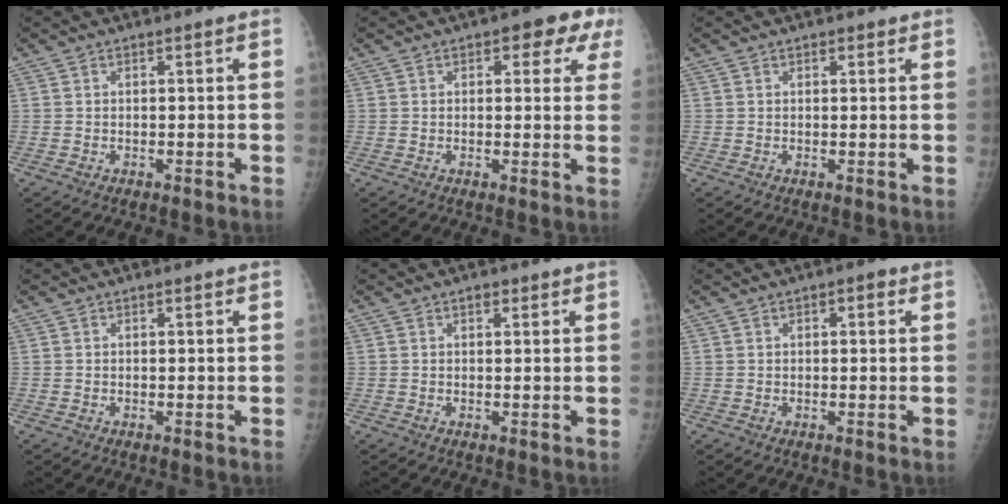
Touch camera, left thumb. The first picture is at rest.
{"total": 6.5, "force": [3.1, 3.3, 4.7], "torque": [-0.016, -0.004, 0.026]}
{"total": 1.1, "force": [0.8, 0.7, 0.5], "torque": [0.002, -0.004, 0.007]}
{"total": 0.0}
{"total": 1.5, "force": [0.9, 0.9, 0.8], "torque": [-0.005, -0.003, 0.011]}
{"total": 2.3, "force": [0.9, 1.2, 1.7], "torque": [-0.014, 0.001, 0.010]}